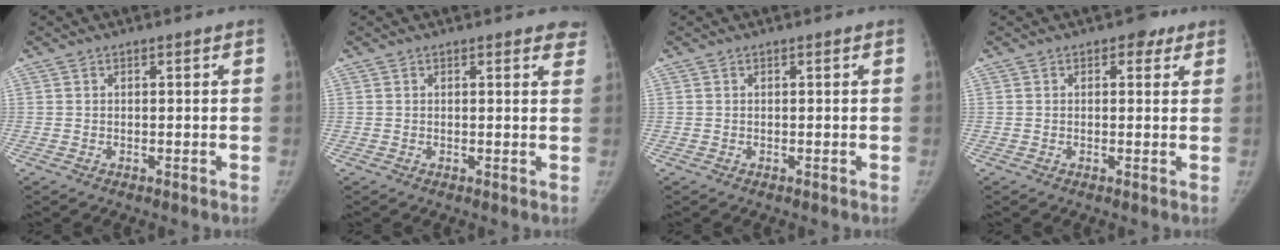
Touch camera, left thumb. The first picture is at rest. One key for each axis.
{"total": 2.9, "fx": 2.4, "fy": 1.1, "fz": 1.2, "tx": 0.010, "ty": -0.008, "tz": 0.013}
{"total": 0.0}
{"total": 2.8, "fx": 1.5, "fy": 1.9, "fz": 1.4, "tx": 0.003, "ty": -0.003, "tz": 0.014}